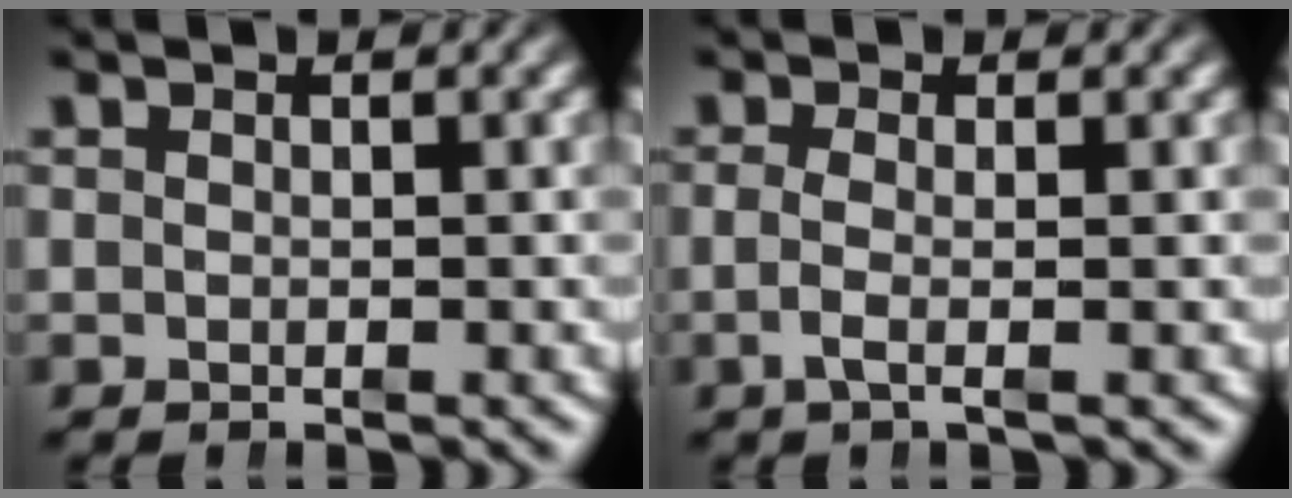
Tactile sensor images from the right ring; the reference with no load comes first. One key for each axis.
{"total": 1.9, "fx": -0.7, "fy": -0.2, "fz": 1.8, "tx": -0.047, "ty": -0.017, "tz": -0.008}